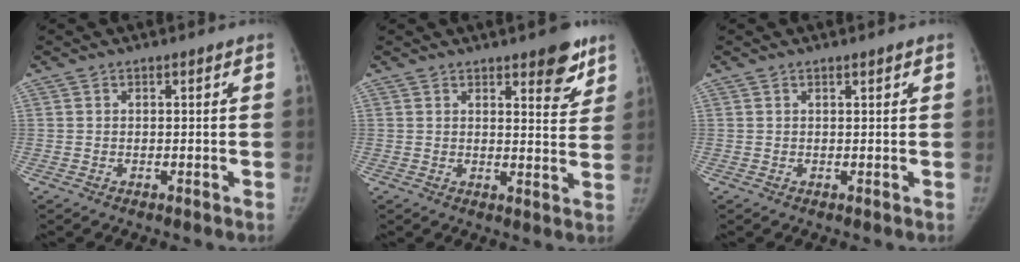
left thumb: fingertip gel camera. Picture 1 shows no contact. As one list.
[{"total": 7.5, "force": [4.9, 2.5, 5.1], "torque": [-0.037, -0.029, 0.061]}, {"total": 0.7, "force": [0.5, 0.1, 0.4], "torque": [-0.006, -0.003, 0.010]}]